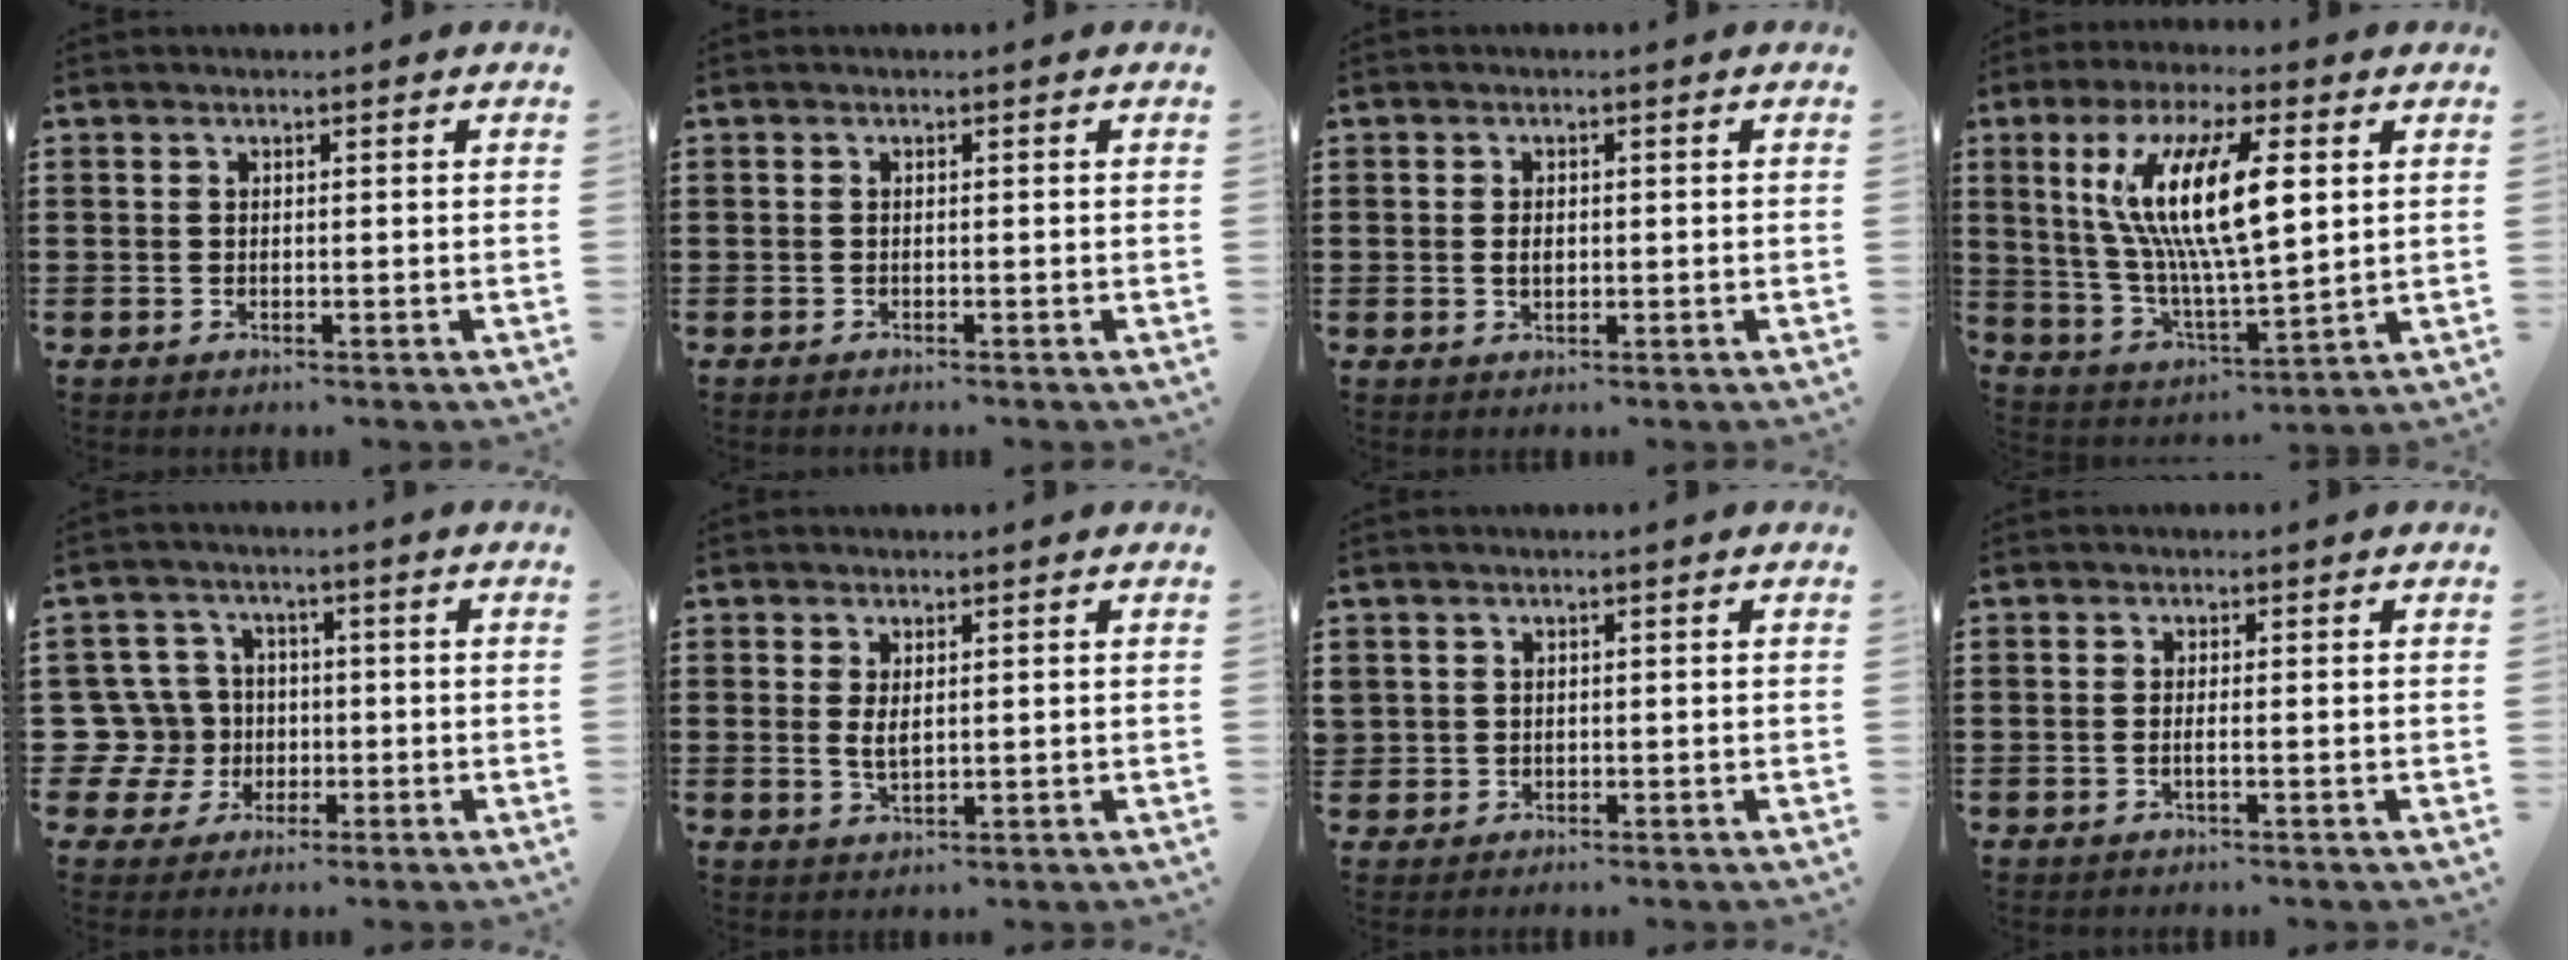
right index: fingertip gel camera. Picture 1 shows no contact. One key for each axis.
{"total": 0.5, "fx": -0.5, "fy": 0.0, "fz": 0.0, "tx": 0.000, "ty": -0.003, "tz": -0.010}
{"total": 1.7, "fx": 0.0, "fy": 1.0, "fz": 1.3, "tx": -0.029, "ty": 0.006, "tz": -0.002}
{"total": 14.6, "fx": 4.2, "fy": 3.9, "fz": 13.5, "tx": -0.278, "ty": 0.004, "tz": 0.068}
{"total": 8.4, "fx": -0.5, "fy": 8.0, "fz": 2.5, "tx": -0.111, "ty": 0.012, "tz": -0.009}
{"total": 2.4, "fx": 0.7, "fy": 0.8, "fz": 2.1, "tx": -0.043, "ty": 0.002, "tz": 0.011}
{"total": 1.0, "fx": 0.2, "fy": 1.0, "fz": 0.0, "tx": -0.003, "ty": 0.004, "tz": 0.004}
{"total": 1.0, "fx": -0.3, "fy": 0.0, "fz": 1.0, "tx": -0.017, "ty": -0.004, "tz": -0.006}